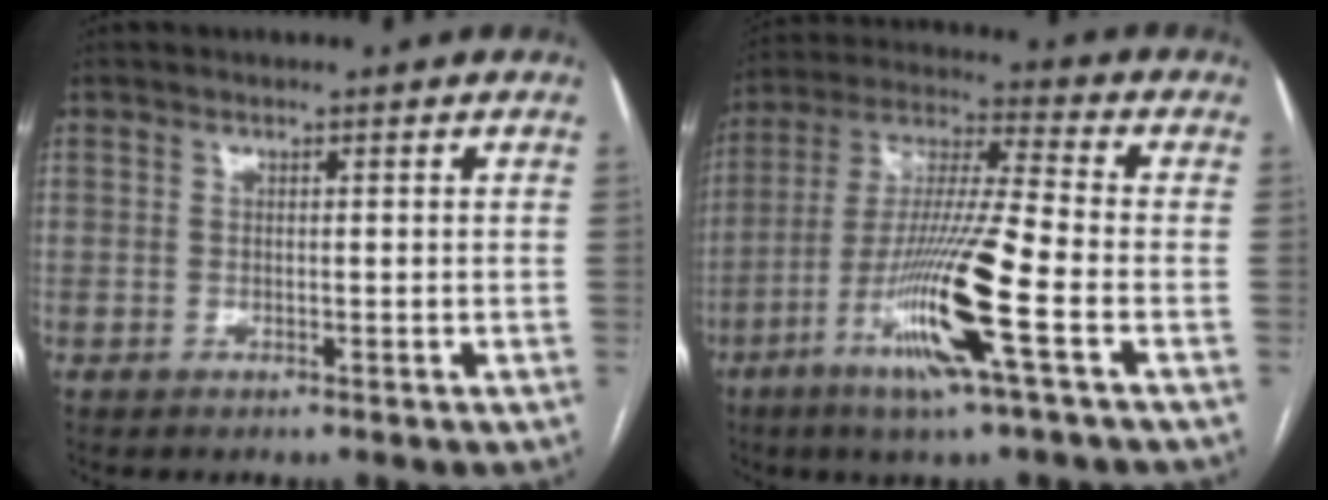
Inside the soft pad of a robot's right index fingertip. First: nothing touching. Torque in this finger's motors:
{"motor_torque": [1.11, 0.23, 0.30, 0.21]}